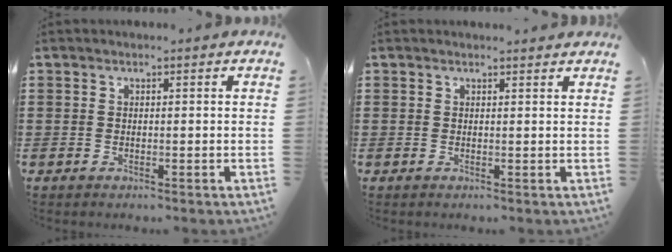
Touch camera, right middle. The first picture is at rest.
{"total": 0.8, "force": [0.8, 0.0, 0.2], "torque": [0.003, -0.004, 0.013]}